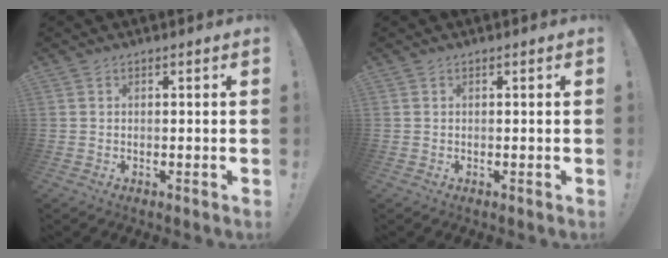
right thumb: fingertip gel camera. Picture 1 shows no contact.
{"total": 0.0}